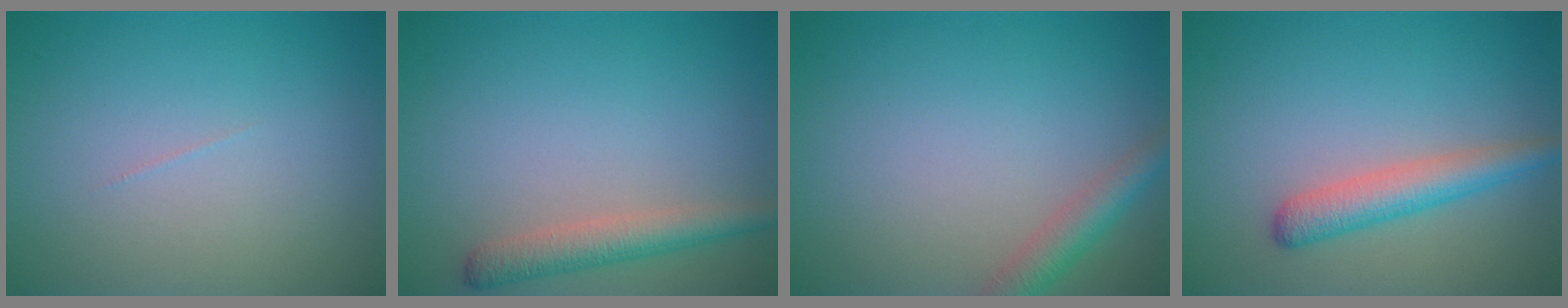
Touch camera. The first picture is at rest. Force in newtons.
{"total": 3.0, "press": 3.0, "slide": 0.2}
{"total": 2.6, "press": 2.6, "slide": 0.2}
{"total": 3.3, "press": 3.3, "slide": 0.1}